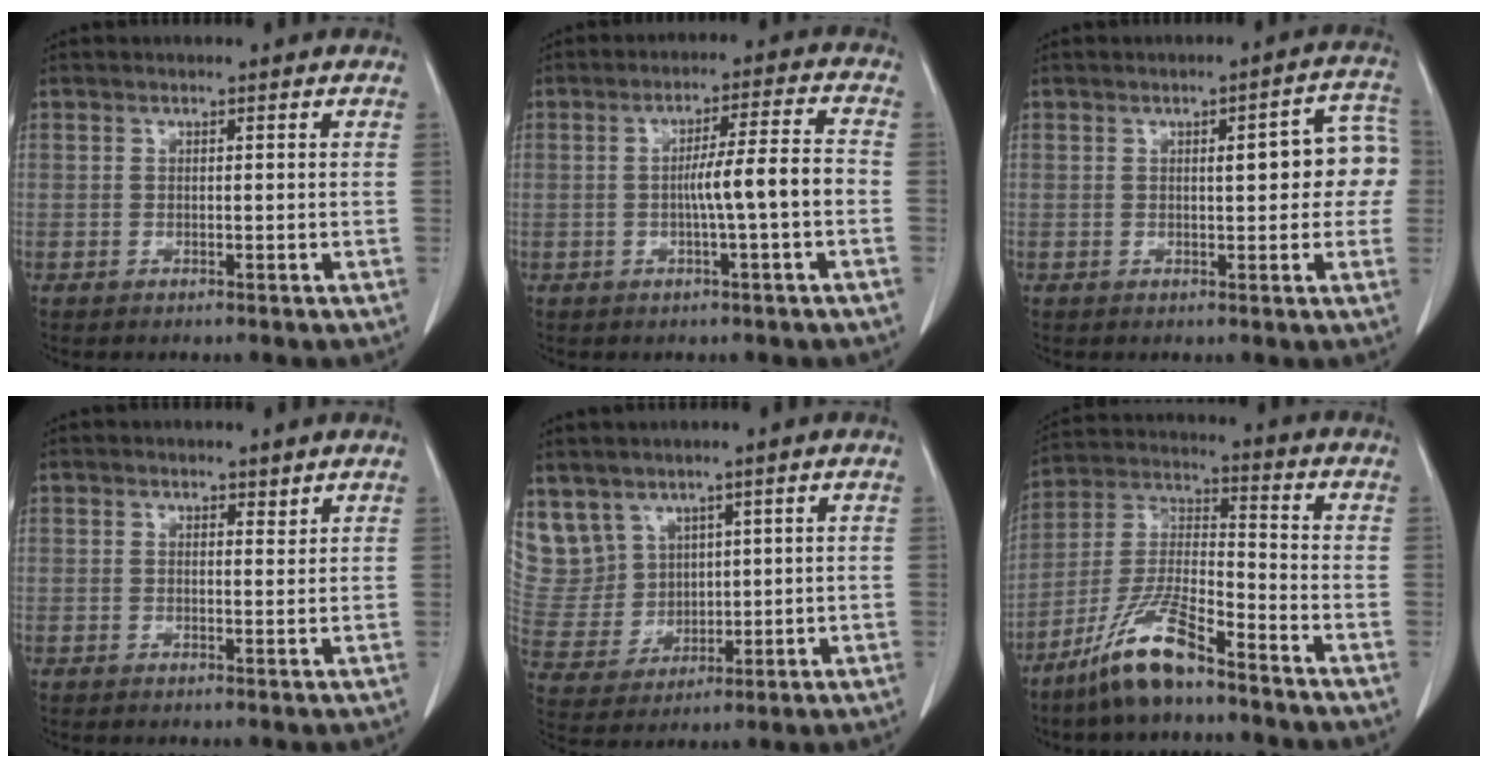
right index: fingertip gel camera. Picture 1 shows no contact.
{"total": 7.3, "force": [-1.3, -0.3, 7.1], "torque": [-0.115, 0.012, -0.019]}
{"total": 8.7, "force": [1.1, 2.5, 8.3], "torque": [-0.095, 0.031, 0.009]}
{"total": 1.5, "force": [1.3, 0.5, 0.4], "torque": [-0.004, -0.005, 0.019]}
{"total": 12.1, "force": [6.9, 9.6, 2.2], "torque": [-0.078, 0.043, 0.171]}
{"total": 11.6, "force": [-8.4, 1.8, 7.8], "torque": [-0.168, -0.014, -0.168]}